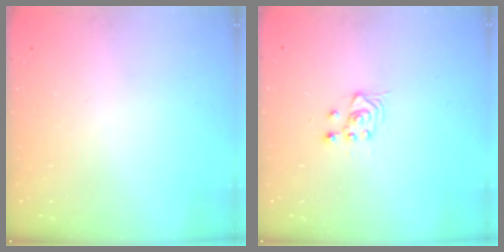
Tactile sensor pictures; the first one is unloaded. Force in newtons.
{"total": 3.4, "press": 3.1, "slide": 1.4}